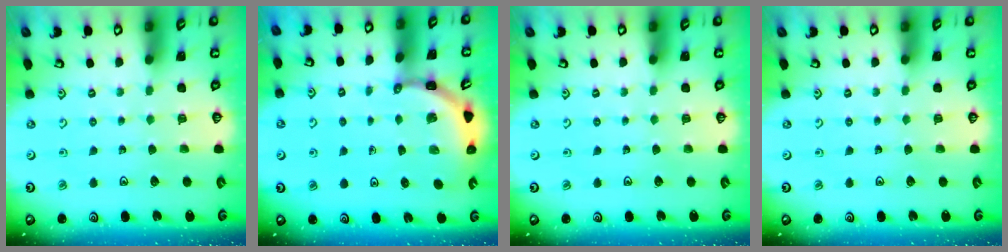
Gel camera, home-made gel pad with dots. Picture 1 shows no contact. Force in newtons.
{"total": 3.5, "press": 3.5, "slide": 0.3}
{"total": 0.0}
{"total": 0.0}